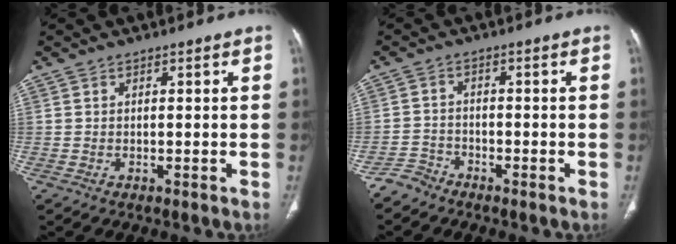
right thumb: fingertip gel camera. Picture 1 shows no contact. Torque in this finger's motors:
{"motor_torque": [0.10, -0.03, -0.16, -0.01, -0.01]}